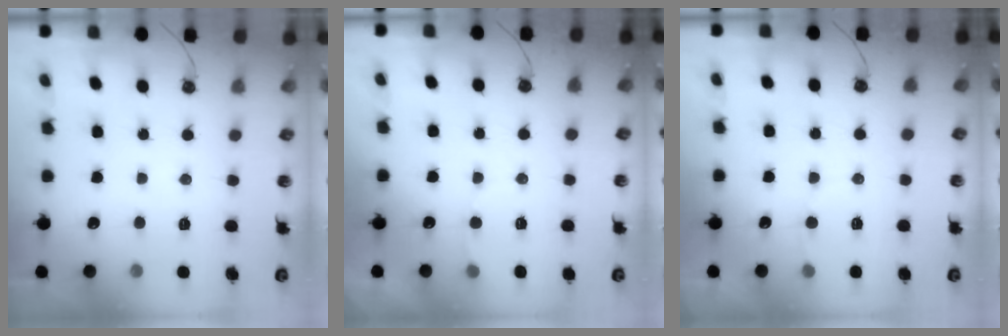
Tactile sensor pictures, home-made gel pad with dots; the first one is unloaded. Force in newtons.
{"total": 4.4, "press": 4.4, "slide": 0.5}
{"total": 4.4, "press": 4.3, "slide": 0.5}